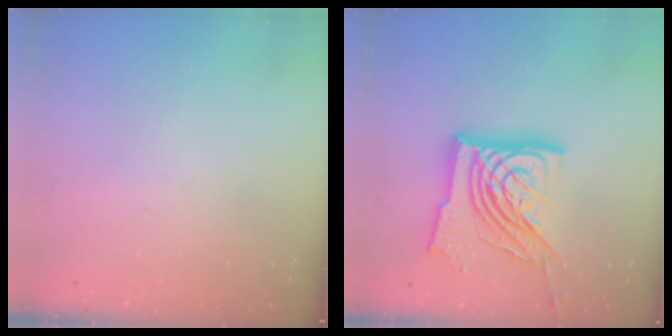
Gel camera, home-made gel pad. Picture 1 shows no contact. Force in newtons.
{"total": 26.7, "press": 26.5, "slide": 3.2}